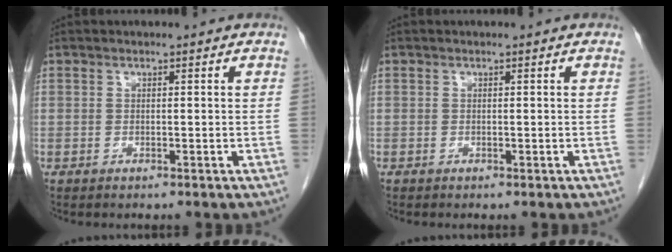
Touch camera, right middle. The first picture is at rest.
{"total": 0.0}